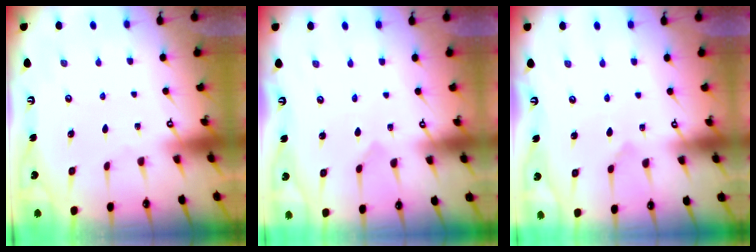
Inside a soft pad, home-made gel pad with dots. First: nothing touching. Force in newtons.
{"total": 0.0}
{"total": 2.9, "press": 2.9, "slide": 0.1}